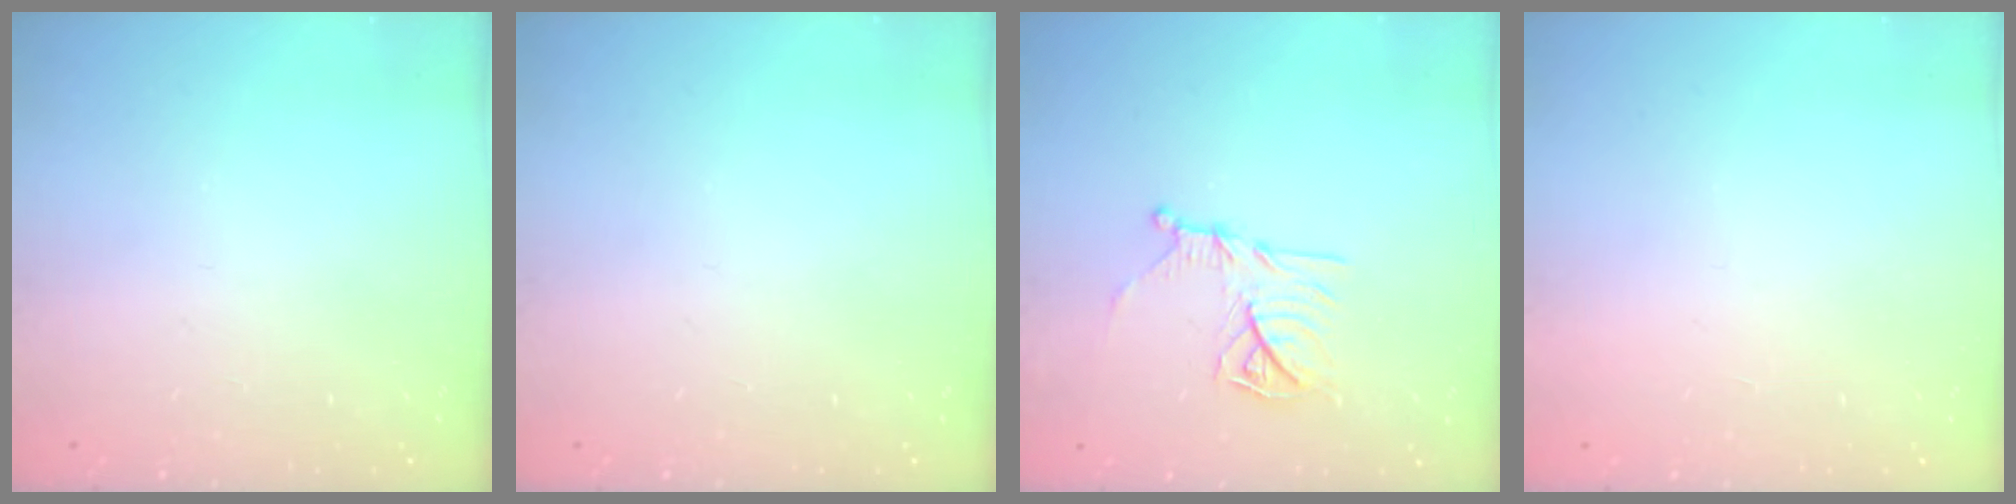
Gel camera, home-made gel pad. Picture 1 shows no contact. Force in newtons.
{"total": 0.0}
{"total": 11.7, "press": 11.7, "slide": 0.4}
{"total": 1.5, "press": 1.5, "slide": 0.1}